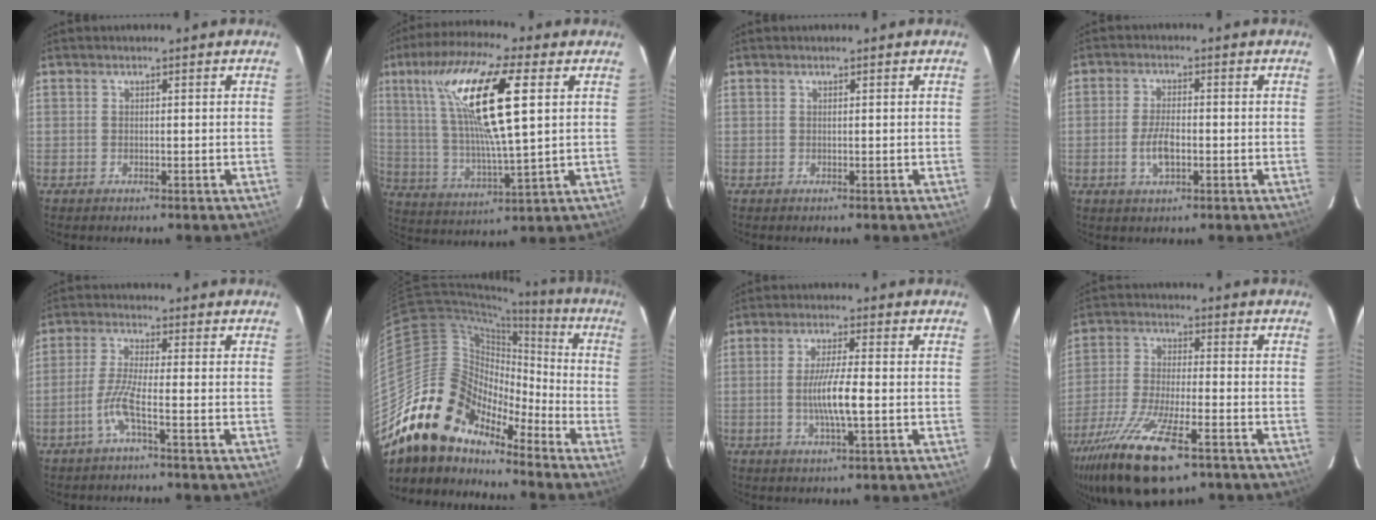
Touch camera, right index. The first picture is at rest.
{"total": 18.9, "force": [6.5, 3.8, 17.3], "torque": [-0.327, 0.011, 0.123]}
{"total": 0.0}
{"total": 5.2, "force": [-1.4, 2.2, 4.5], "torque": [-0.091, -0.002, -0.025]}
{"total": 4.9, "force": [-2.4, -0.5, 4.2], "torque": [-0.098, -0.002, -0.047]}
{"total": 17.1, "force": [-13.6, 8.6, 5.8], "torque": [-0.113, 0.026, -0.260]}
{"total": 7.1, "force": [-1.1, 0.5, 7.0], "torque": [-0.127, -0.008, -0.020]}
{"total": 18.1, "force": [-11.2, 5.4, 13.2], "torque": [-0.269, -0.057, -0.205]}